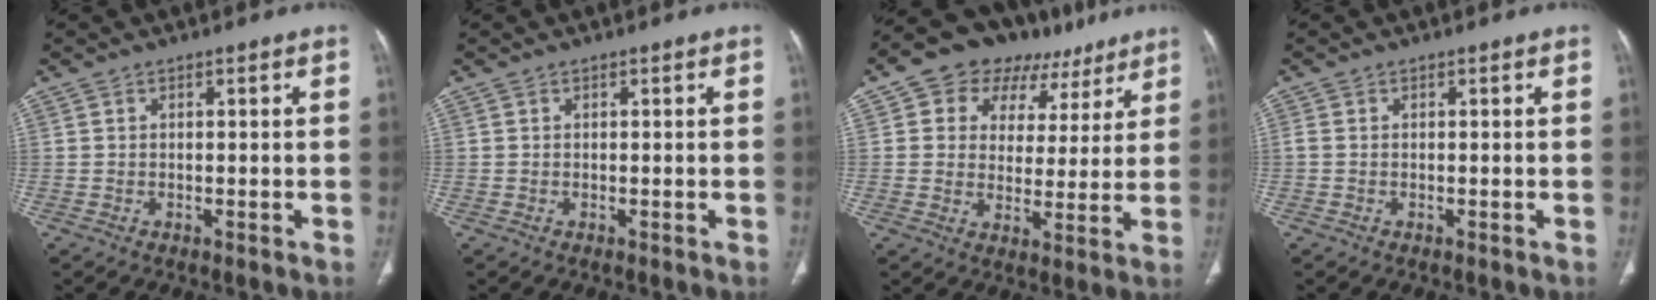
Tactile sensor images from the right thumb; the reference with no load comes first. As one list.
[{"total": 0.0}, {"total": 15.2, "force": [8.2, 10.8, 7.0], "torque": [-0.046, 0.000, 0.122]}, {"total": 0.6, "force": [-0.1, 0.3, 0.5], "torque": [-0.012, -0.002, -0.004]}]